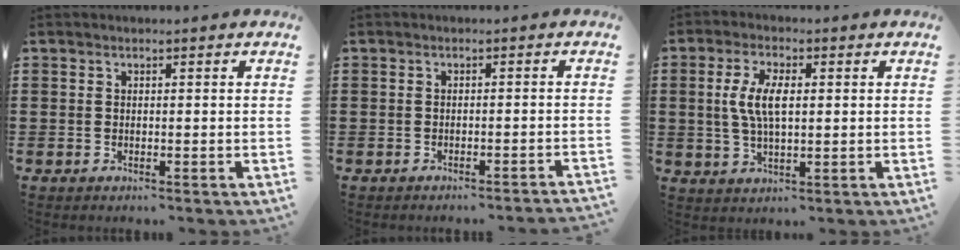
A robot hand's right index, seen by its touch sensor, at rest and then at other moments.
{"total": 1.2, "force": [-1.1, -0.1, 0.4], "torque": [-0.009, 0.001, -0.021]}
{"total": 6.3, "force": [0.6, 2.6, 5.7], "torque": [-0.128, 0.004, 0.003]}